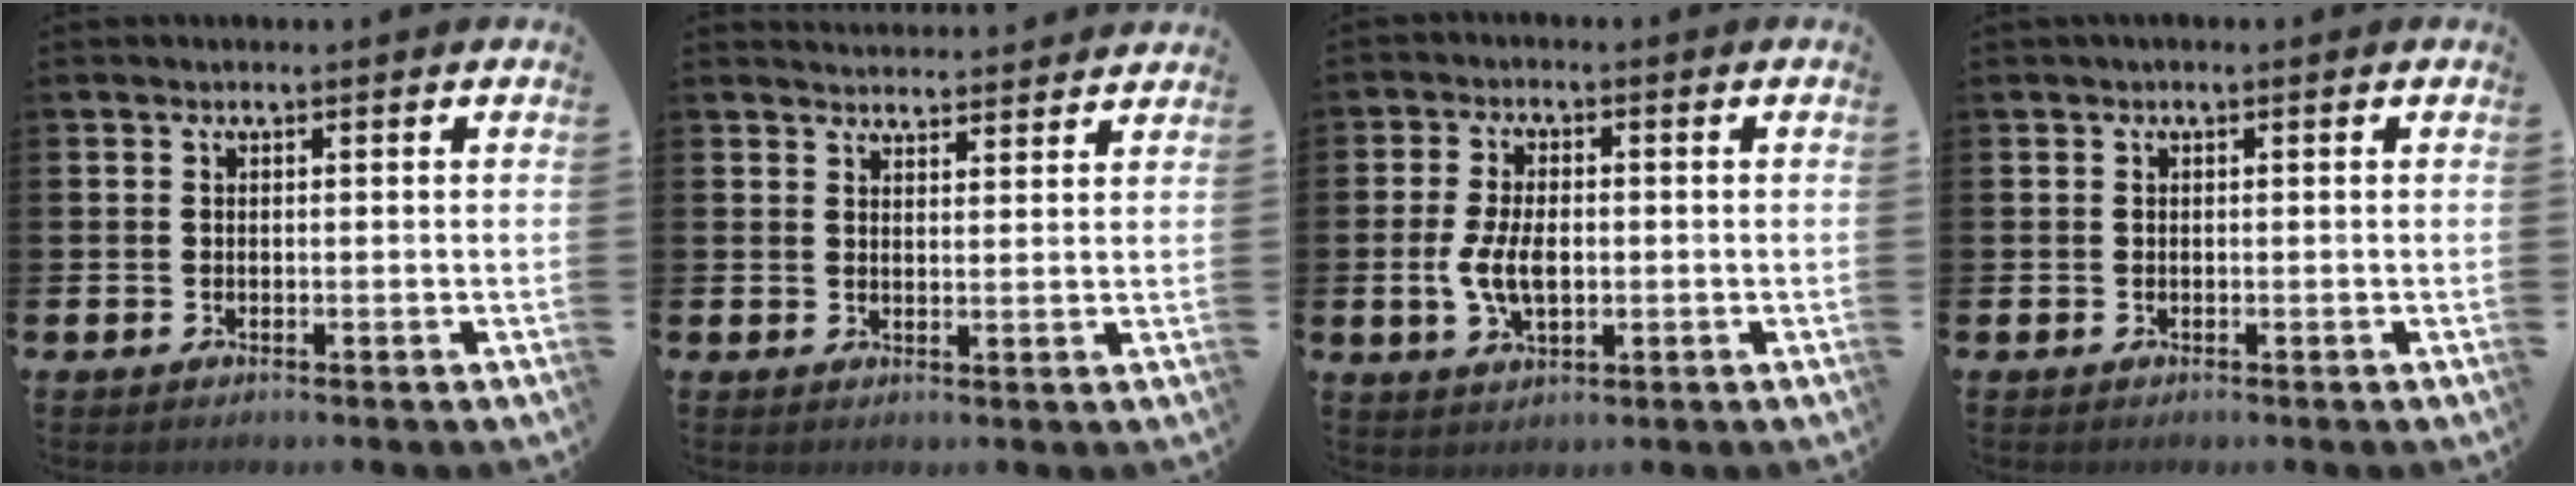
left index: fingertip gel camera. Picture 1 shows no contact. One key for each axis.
{"total": 3.2, "fx": 3.2, "fy": 0.3, "fz": -0.1, "tx": -0.003, "ty": -0.019, "tz": 0.058}
{"total": 5.8, "fx": -0.4, "fy": 3.1, "fz": 4.8, "tx": -0.095, "ty": 0.001, "tz": -0.011}
{"total": 0.0}